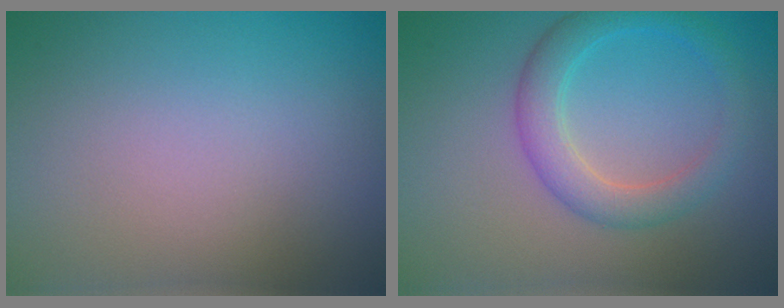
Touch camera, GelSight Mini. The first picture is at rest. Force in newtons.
{"total": 3.7, "press": 3.7, "slide": 0.3}